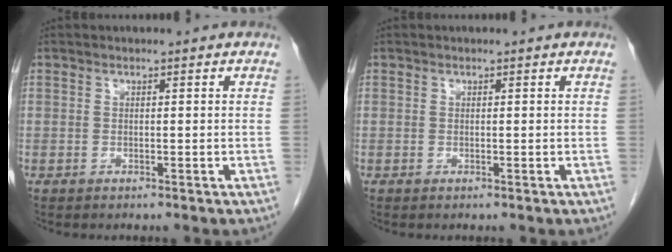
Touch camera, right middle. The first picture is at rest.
{"total": 0.0}